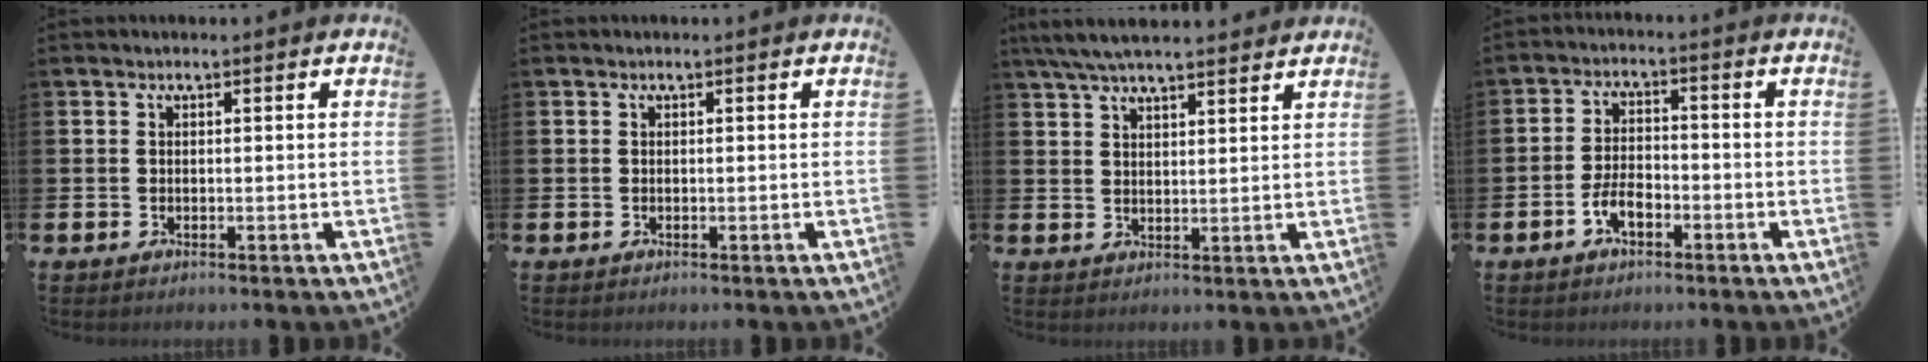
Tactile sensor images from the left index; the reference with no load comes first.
{"total": 0.0}
{"total": 5.8, "force": [5.4, 0.9, 2.0], "torque": [-0.051, -0.014, 0.099]}
{"total": 3.7, "force": [-1.9, 1.7, 2.7], "torque": [-0.055, 0.004, -0.037]}